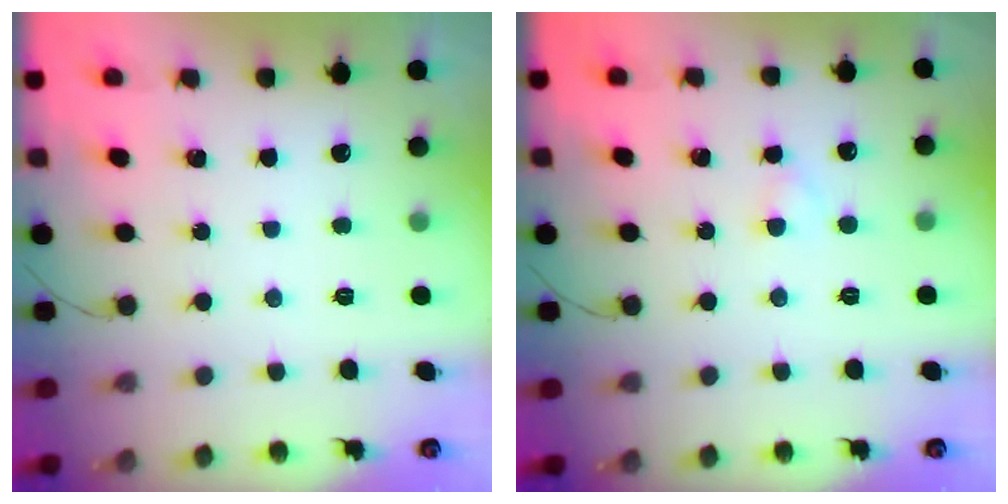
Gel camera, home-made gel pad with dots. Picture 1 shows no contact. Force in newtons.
{"total": 1.9, "press": 1.7, "slide": 0.9}